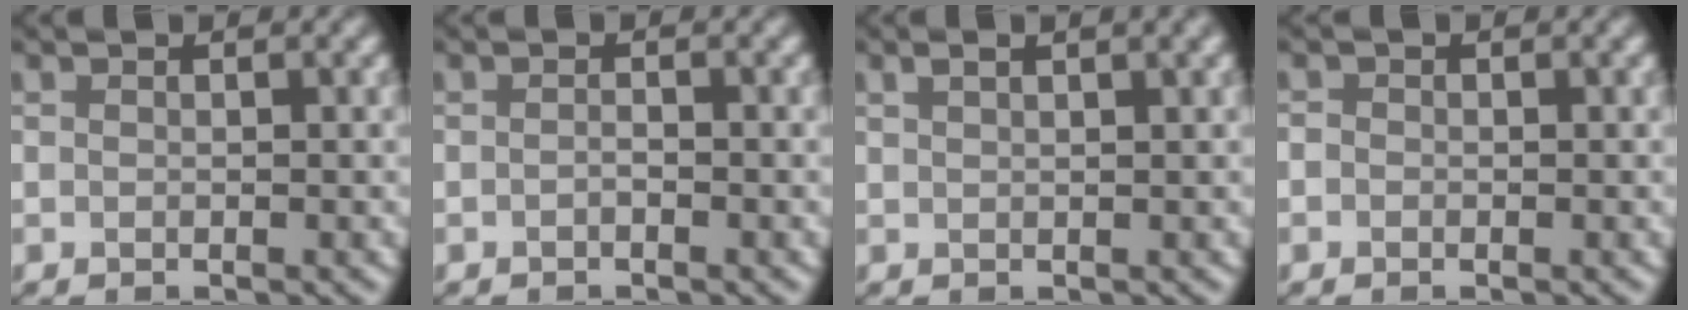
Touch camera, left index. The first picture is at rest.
{"total": 0.6, "force": [-0.4, 0.1, 0.3], "torque": [-0.010, 0.002, -0.007]}
{"total": 2.1, "force": [1.3, 0.4, 1.6], "torque": [-0.028, 0.007, 0.024]}
{"total": 0.7, "force": [-0.1, 0.6, 0.3], "torque": [-0.006, 0.002, -0.009]}